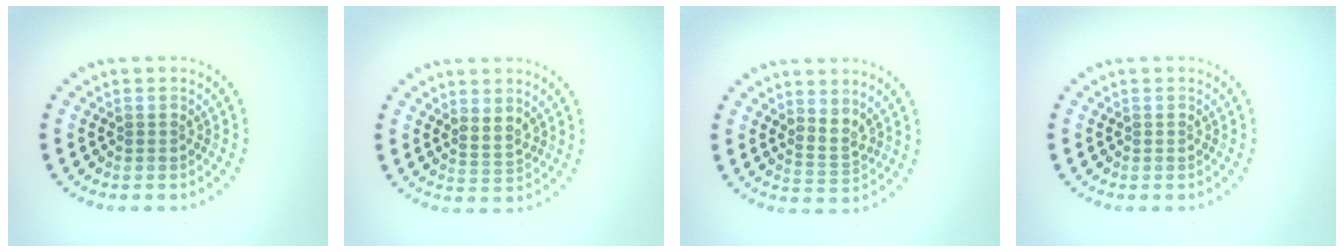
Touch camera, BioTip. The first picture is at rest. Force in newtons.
{"total": 1.7, "press": 1.2, "slide": 1.1}
{"total": 2.1, "press": 1.4, "slide": 1.5}
{"total": 0.0}